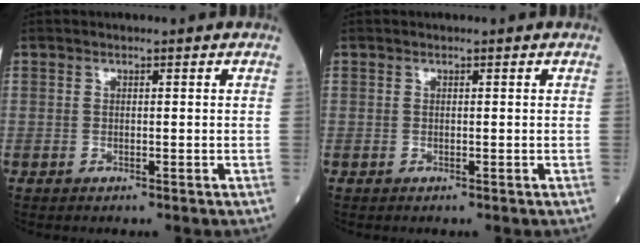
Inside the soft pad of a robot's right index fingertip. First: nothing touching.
{"total": 0.0}